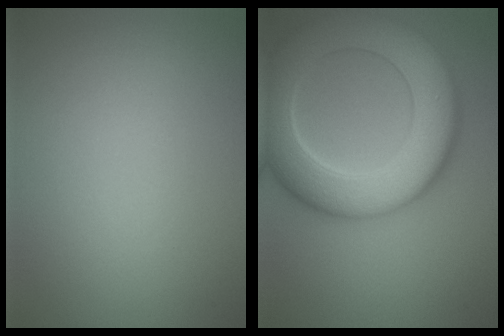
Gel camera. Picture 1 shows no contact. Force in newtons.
{"total": 10.8, "press": 10.8, "slide": 0.7}